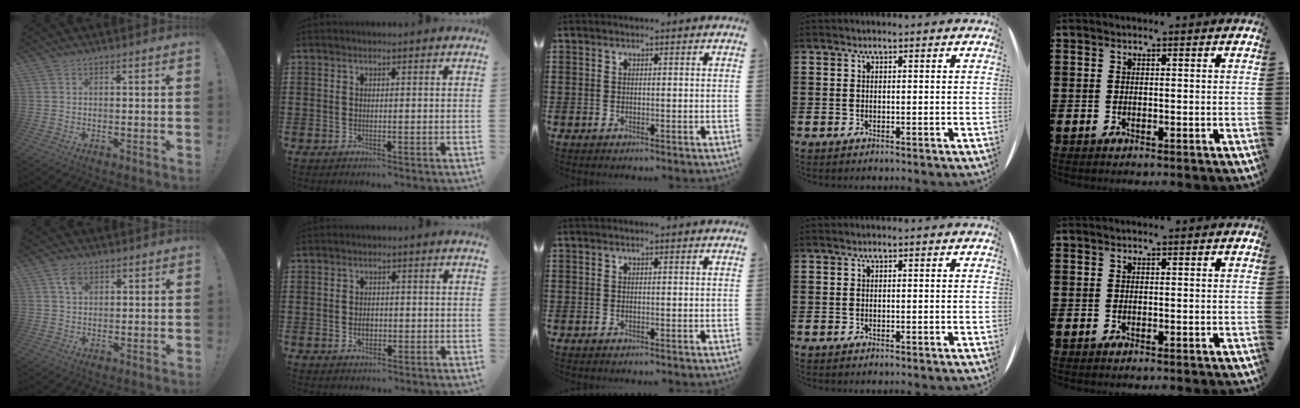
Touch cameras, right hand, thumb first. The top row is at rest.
{"thumb": {"total": 4.1, "force": [2.1, 2.7, 2.1], "torque": [-0.025, -0.004, 0.035]}, "index": {"total": 2.0, "force": [-0.4, 1.4, 1.4], "torque": [-0.027, 0.004, -0.008]}}